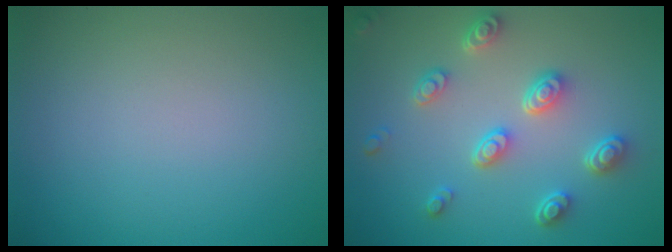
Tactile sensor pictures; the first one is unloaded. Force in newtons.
{"total": 4.5, "press": 3.6, "slide": 2.6}